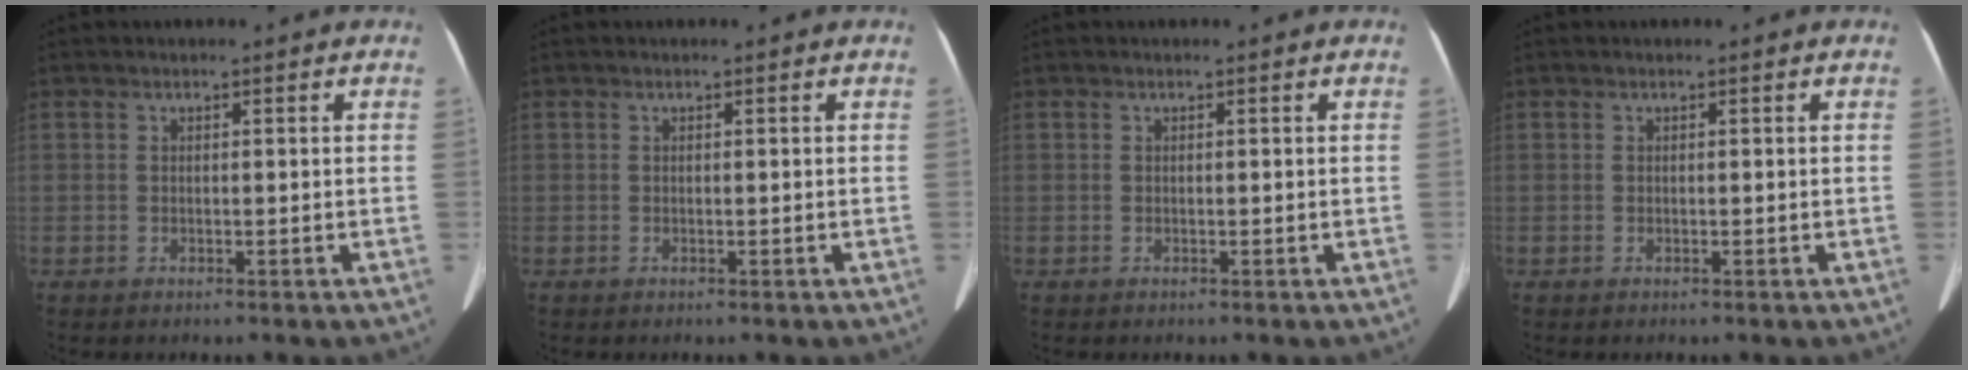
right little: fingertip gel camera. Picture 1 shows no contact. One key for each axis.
{"total": 0.0}
{"total": 0.0}
{"total": 0.0}